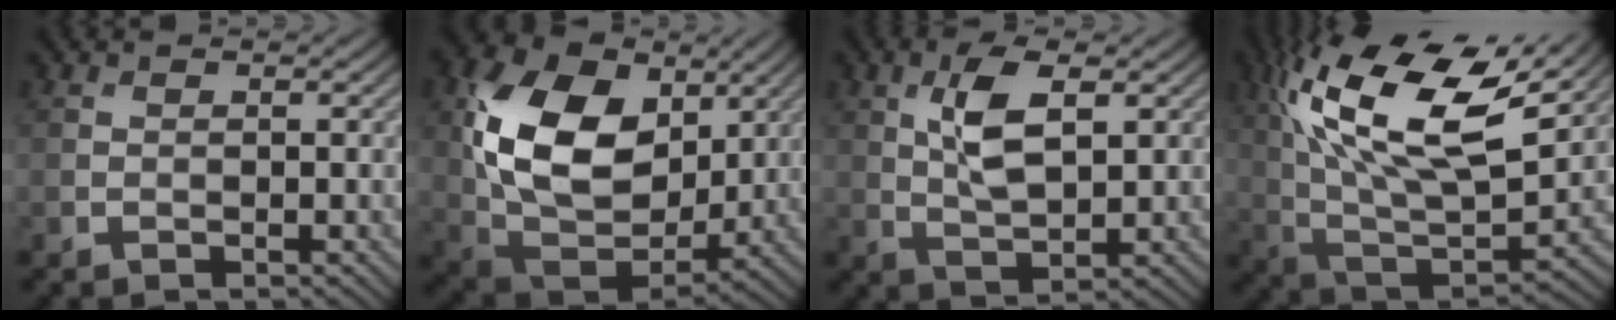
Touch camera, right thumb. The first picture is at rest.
{"total": 15.2, "force": [4.1, 10.3, 10.4], "torque": [-0.220, 0.007, 0.077]}
{"total": 6.5, "force": [1.8, 2.7, 5.6], "torque": [-0.118, 0.001, 0.037]}
{"total": 19.0, "force": [8.3, 7.9, 15.1], "torque": [-0.332, 0.026, 0.150]}